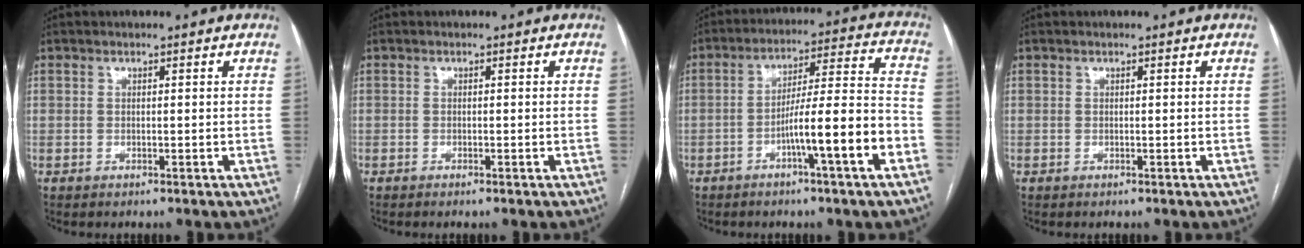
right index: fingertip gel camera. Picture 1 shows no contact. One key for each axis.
{"total": 0.6, "fx": -0.5, "fy": -0.1, "fz": 0.4, "tx": -0.012, "ty": -0.001, "tz": -0.007}
{"total": 12.0, "fx": -5.0, "fy": -0.3, "fz": 10.9, "tx": -0.172, "ty": 0.016, "tz": -0.076}
{"total": 0.0}